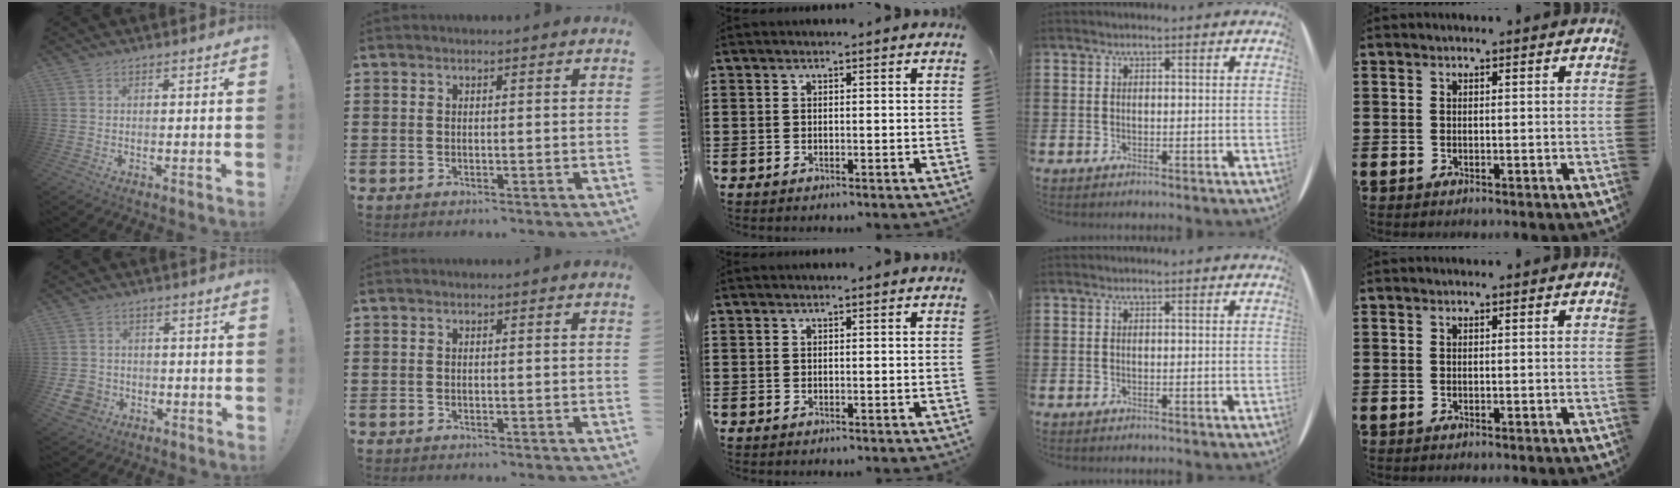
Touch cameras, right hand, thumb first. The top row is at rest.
{"thumb": {"total": 7.7, "force": [-3.3, 6.4, 2.7], "torque": [-0.047, 0.022, -0.059]}}